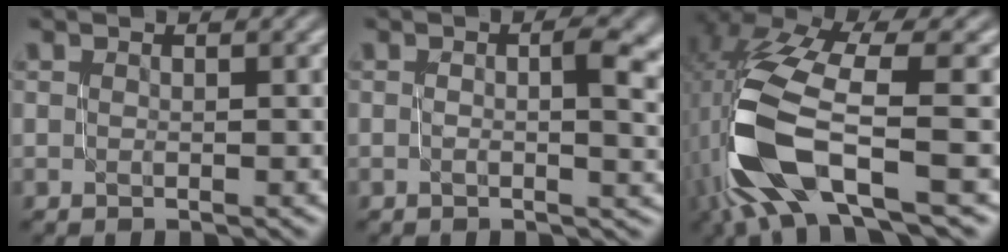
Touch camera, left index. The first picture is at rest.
{"total": 5.4, "force": [0.5, 2.2, 4.9], "torque": [-0.059, 0.004, 0.004]}
{"total": 10.7, "force": [-2.9, 3.7, 9.6], "torque": [-0.212, 0.003, -0.057]}